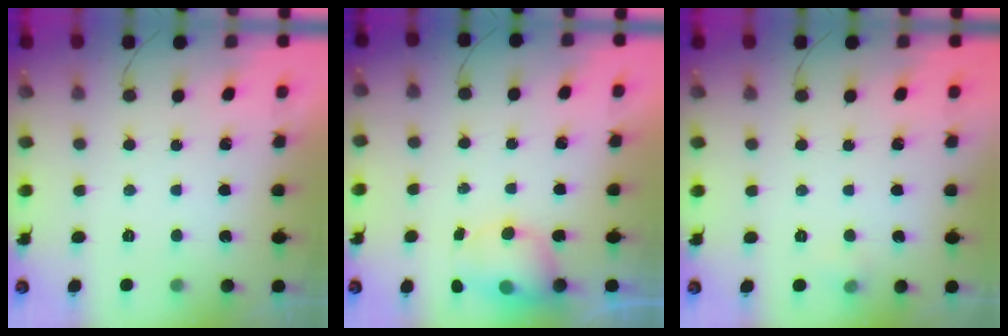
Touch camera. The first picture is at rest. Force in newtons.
{"total": 5.8, "press": 5.7, "slide": 0.8}
{"total": 3.6, "press": 3.3, "slide": 1.5}